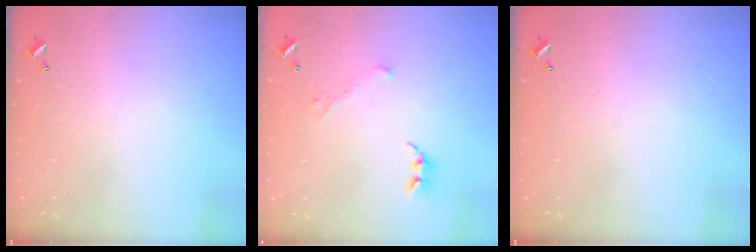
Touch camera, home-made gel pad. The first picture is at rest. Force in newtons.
{"total": 1.7, "press": 1.6, "slide": 0.5}
{"total": 0.0}